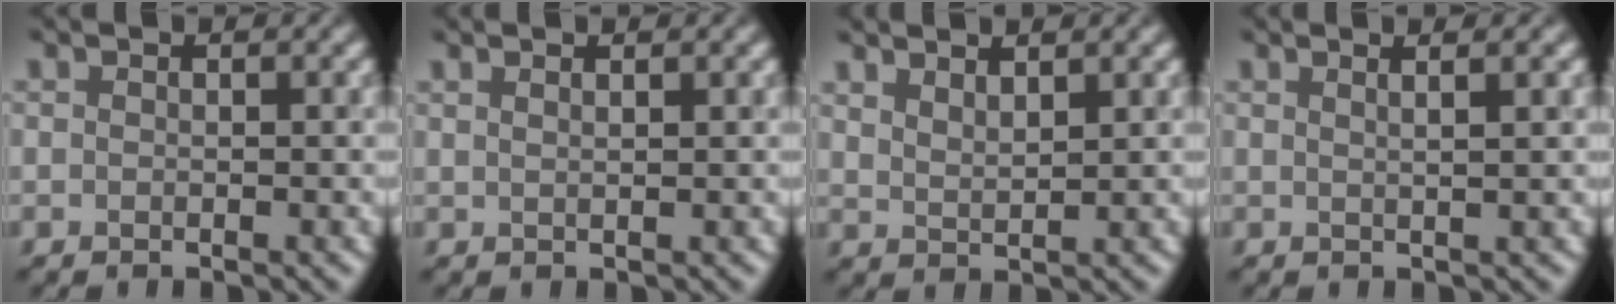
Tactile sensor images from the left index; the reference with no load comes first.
{"total": 1.9, "force": [1.2, 0.8, 1.2], "torque": [0.001, 0.001, -0.003]}
{"total": 2.1, "force": [1.8, 0.5, 1.0], "torque": [-0.014, 0.006, 0.032]}
{"total": 3.3, "force": [1.8, 1.3, 2.5], "torque": [-0.010, 0.016, -0.008]}